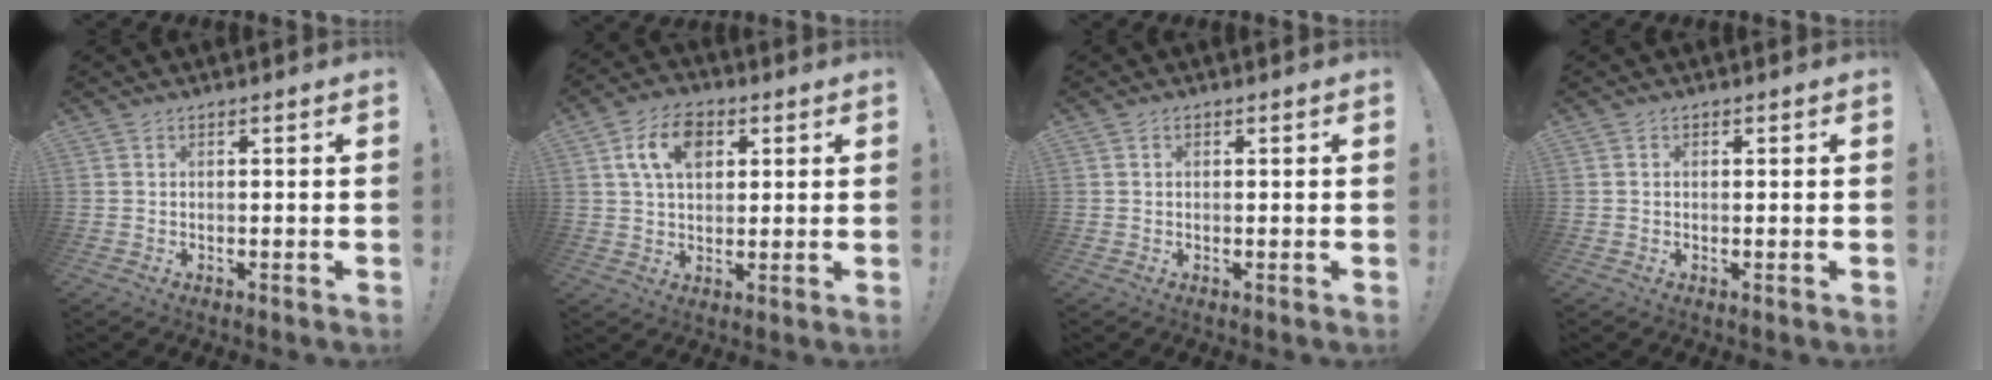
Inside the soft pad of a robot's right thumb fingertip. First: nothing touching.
{"total": 11.1, "force": [3.8, 7.3, 7.4], "torque": [-0.125, 0.013, 0.073]}
{"total": 0.6, "force": [0.2, 0.5, 0.3], "torque": [-0.014, 0.005, 0.005]}
{"total": 0.6, "force": [0.1, 0.5, 0.2], "torque": [0.002, -0.001, 0.001]}